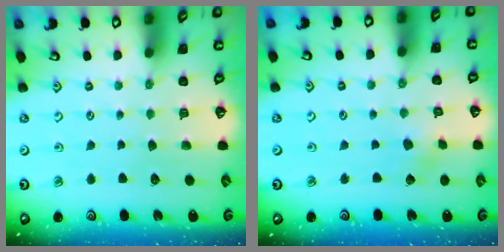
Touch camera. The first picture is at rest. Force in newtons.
{"total": 2.4, "press": 2.4, "slide": 0.6}